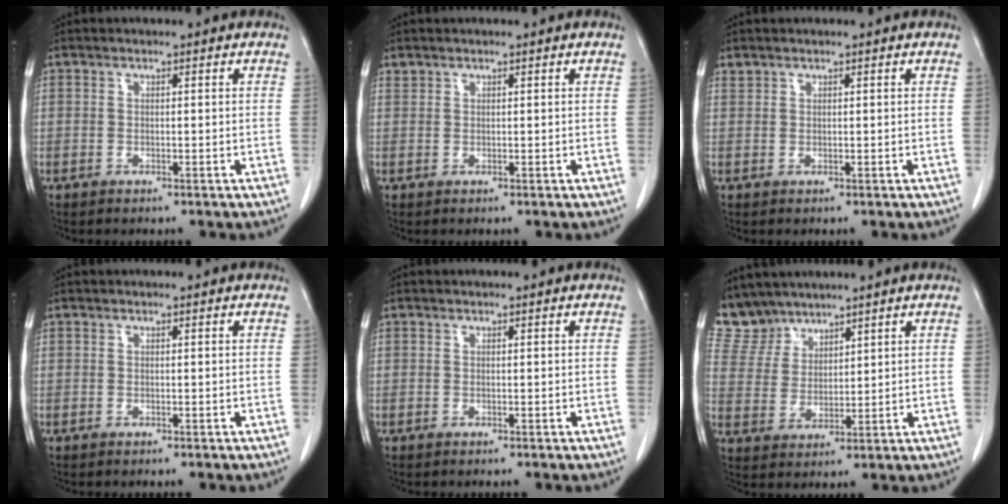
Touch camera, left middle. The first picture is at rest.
{"total": 0.7, "force": [0.6, 0.2, 0.0], "torque": [-0.005, 0.003, 0.015]}
{"total": 0.7, "force": [0.7, 0.2, 0.0], "torque": [-0.005, 0.003, 0.016]}
{"total": 0.0}
{"total": 0.0}
{"total": 6.0, "force": [5.6, 2.1, -0.2], "torque": [-0.006, 0.006, 0.128]}